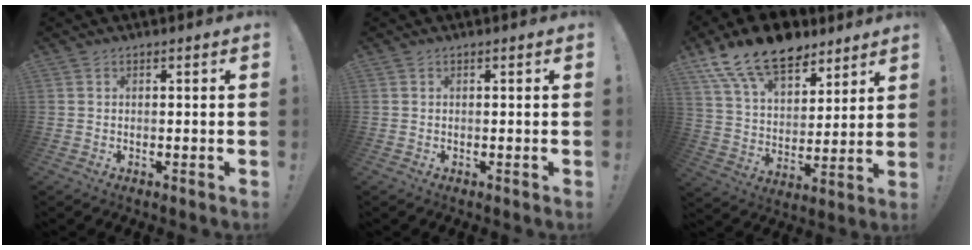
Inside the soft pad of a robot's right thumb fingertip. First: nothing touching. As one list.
[{"total": 0.0}, {"total": 17.9, "force": [12.5, 9.5, 8.6], "torque": [-0.152, -0.081, 0.231]}]